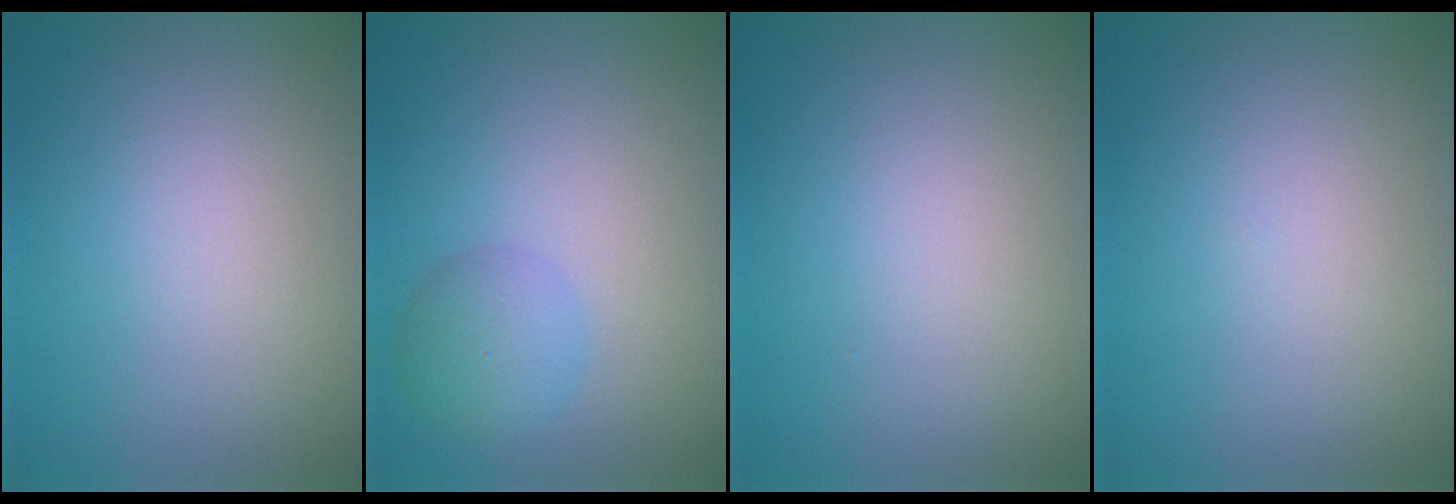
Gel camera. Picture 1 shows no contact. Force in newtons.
{"total": 3.0, "press": 3.0, "slide": 0.1}
{"total": 0.0}
{"total": 0.0}